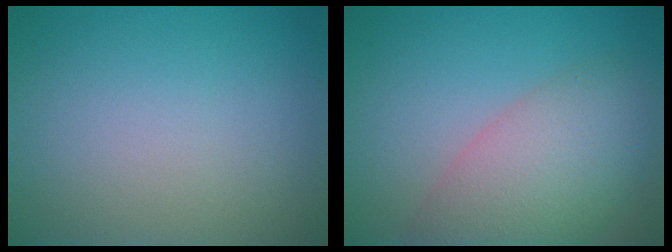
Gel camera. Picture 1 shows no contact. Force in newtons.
{"total": 7.4, "press": 7.4, "slide": 0.3}